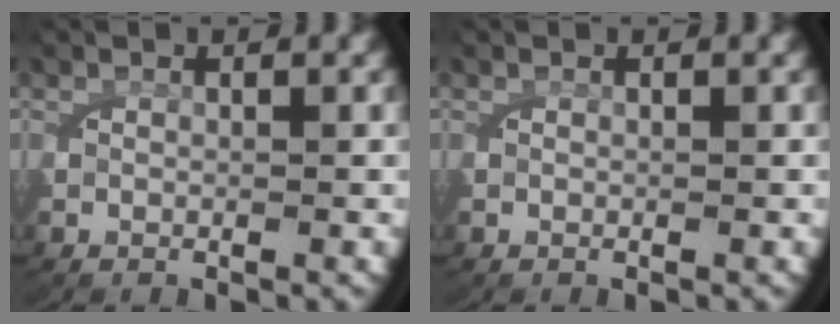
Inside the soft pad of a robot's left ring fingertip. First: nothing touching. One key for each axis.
{"total": 0.0}